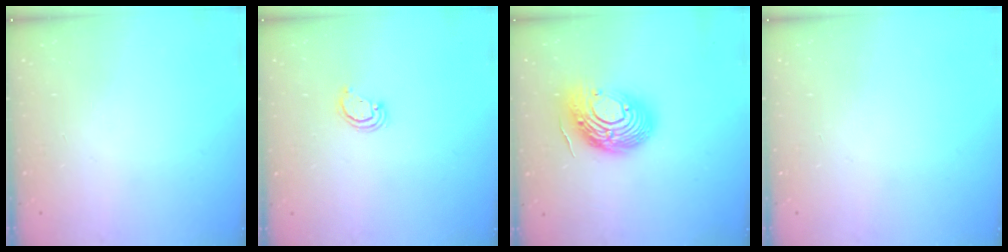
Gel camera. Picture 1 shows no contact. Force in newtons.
{"total": 2.5, "press": 2.5, "slide": 0.2}
{"total": 16.9, "press": 16.9, "slide": 1.2}
{"total": 0.0}